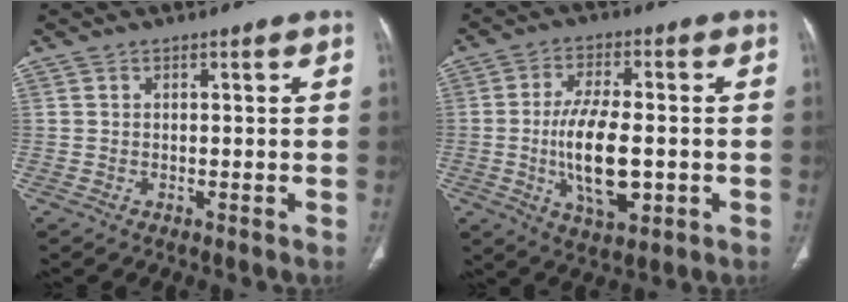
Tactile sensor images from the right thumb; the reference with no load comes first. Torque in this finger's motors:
{"motor_torque": [2.38, 2.63, 1.55, -0.74, 0.50]}